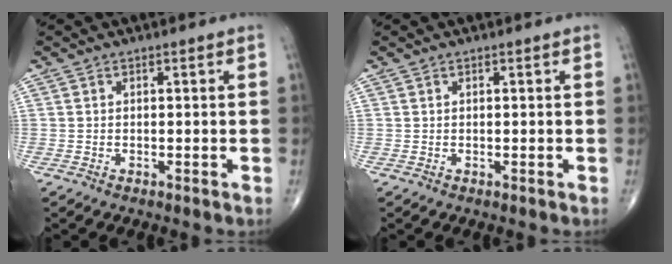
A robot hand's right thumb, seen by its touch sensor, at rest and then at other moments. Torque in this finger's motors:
{"motor_torque": [0.00, 0.00, 0.01, -0.01, 0.00]}